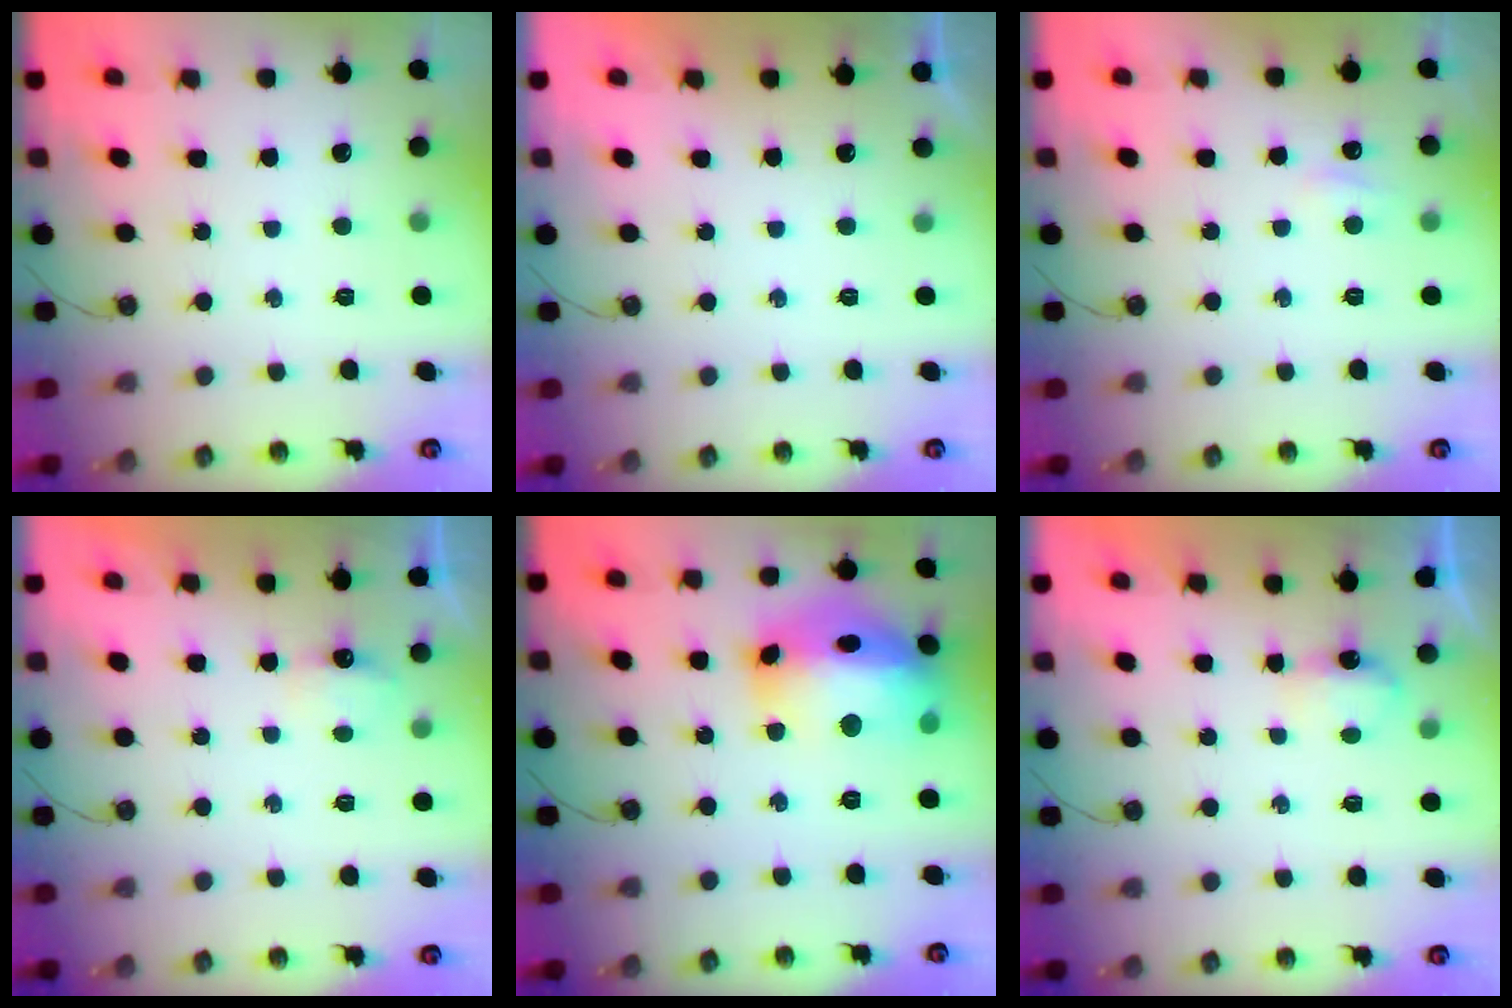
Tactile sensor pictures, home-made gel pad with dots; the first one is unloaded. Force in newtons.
{"total": 0.0}
{"total": 3.7, "press": 3.7, "slide": 0.5}
{"total": 3.7, "press": 3.7, "slide": 0.5}
{"total": 21.4, "press": 21.3, "slide": 2.4}
{"total": 3.9, "press": 3.8, "slide": 0.6}